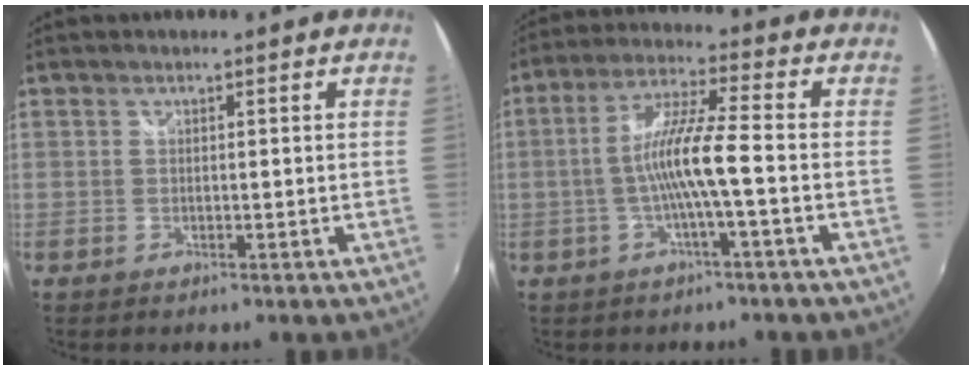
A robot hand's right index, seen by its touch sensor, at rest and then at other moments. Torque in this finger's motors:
{"motor_torque": [1.30, -0.31, 0.67, 0.19]}